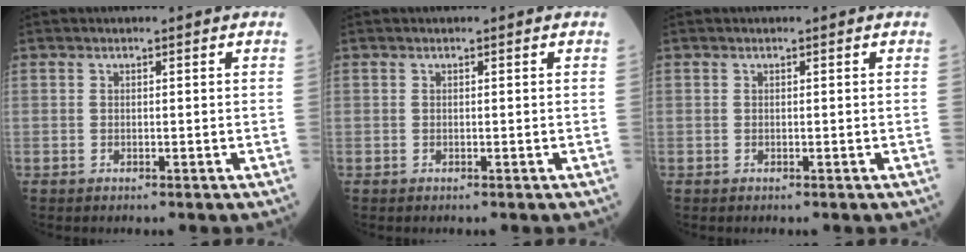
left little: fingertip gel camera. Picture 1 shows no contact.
{"total": 0.0}
{"total": 0.0}